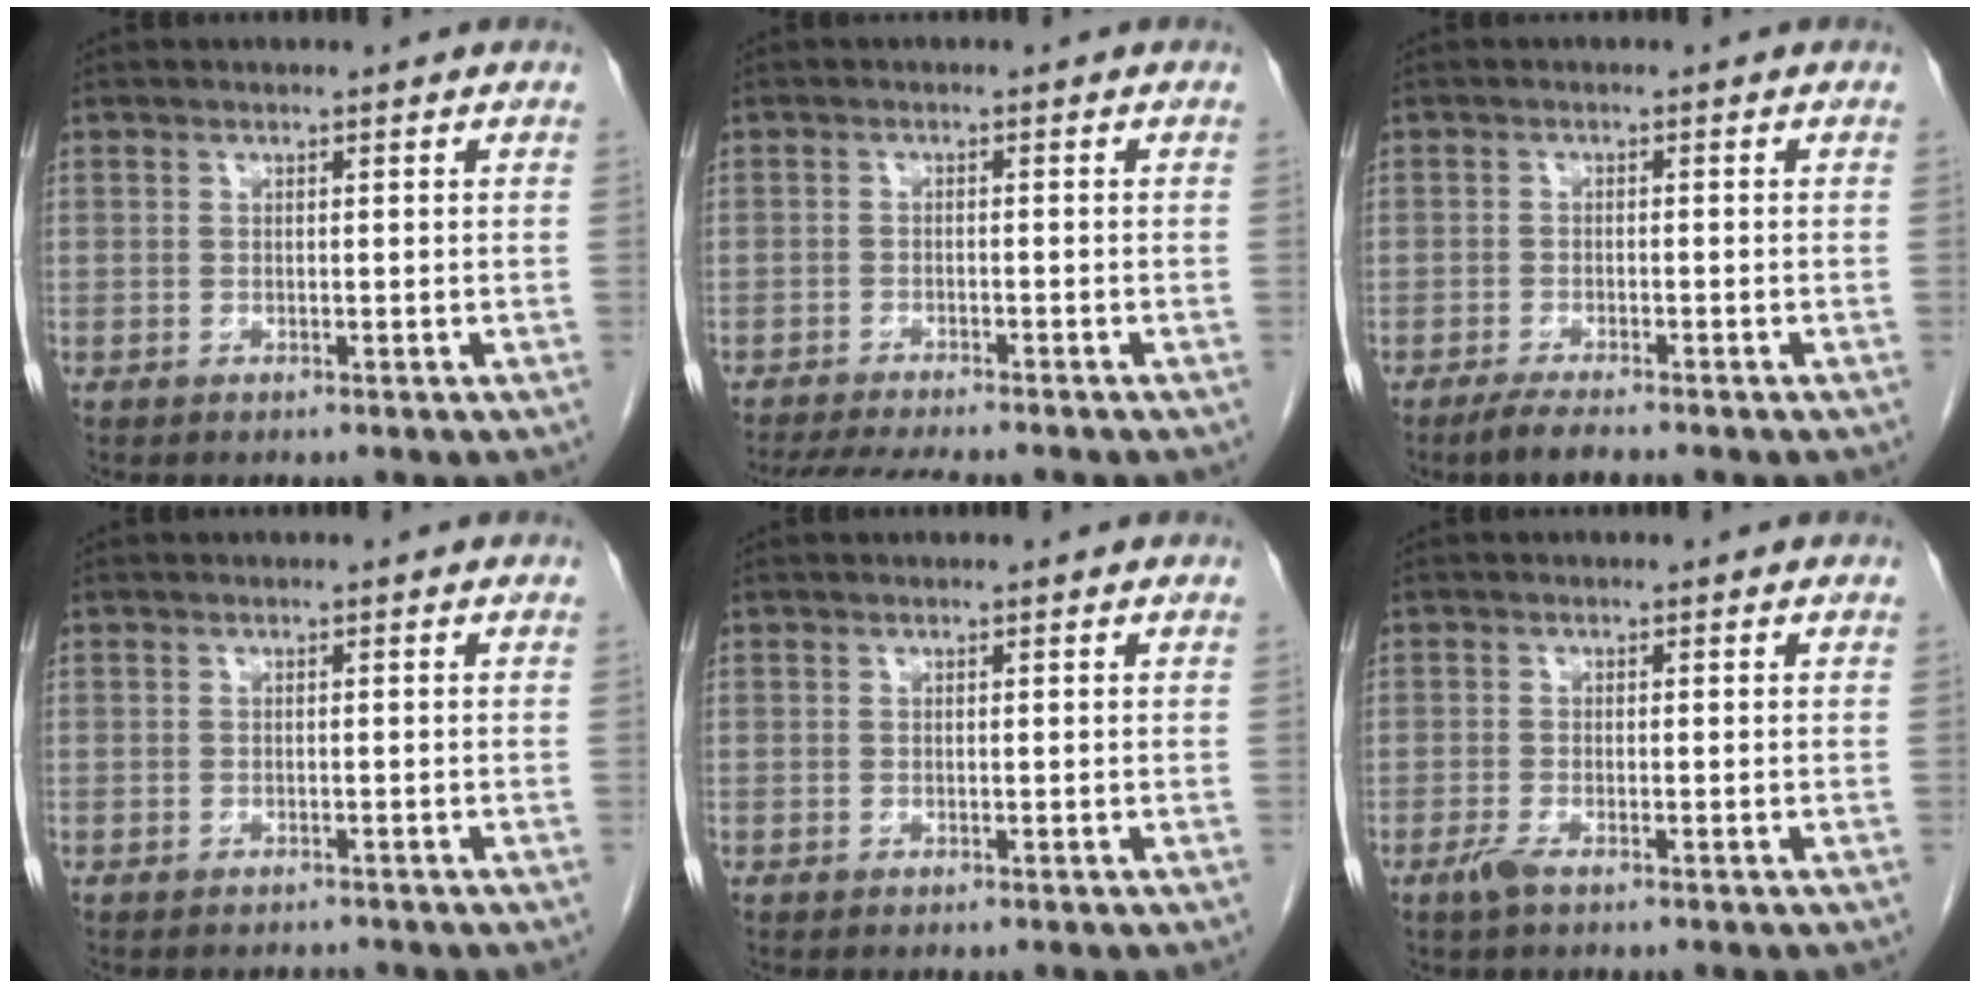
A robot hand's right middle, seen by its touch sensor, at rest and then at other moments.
{"total": 9.1, "force": [-8.1, 0.9, 4.1], "torque": [-0.062, -0.016, -0.122]}
{"total": 3.0, "force": [-2.5, 0.1, 1.7], "torque": [-0.039, -0.008, -0.046]}
{"total": 1.0, "force": [-1.0, 0.1, -0.2], "torque": [-0.001, -0.006, -0.012]}
{"total": 0.0}
{"total": 1.7, "force": [-1.1, 0.2, 1.2], "torque": [-0.032, -0.004, -0.024]}